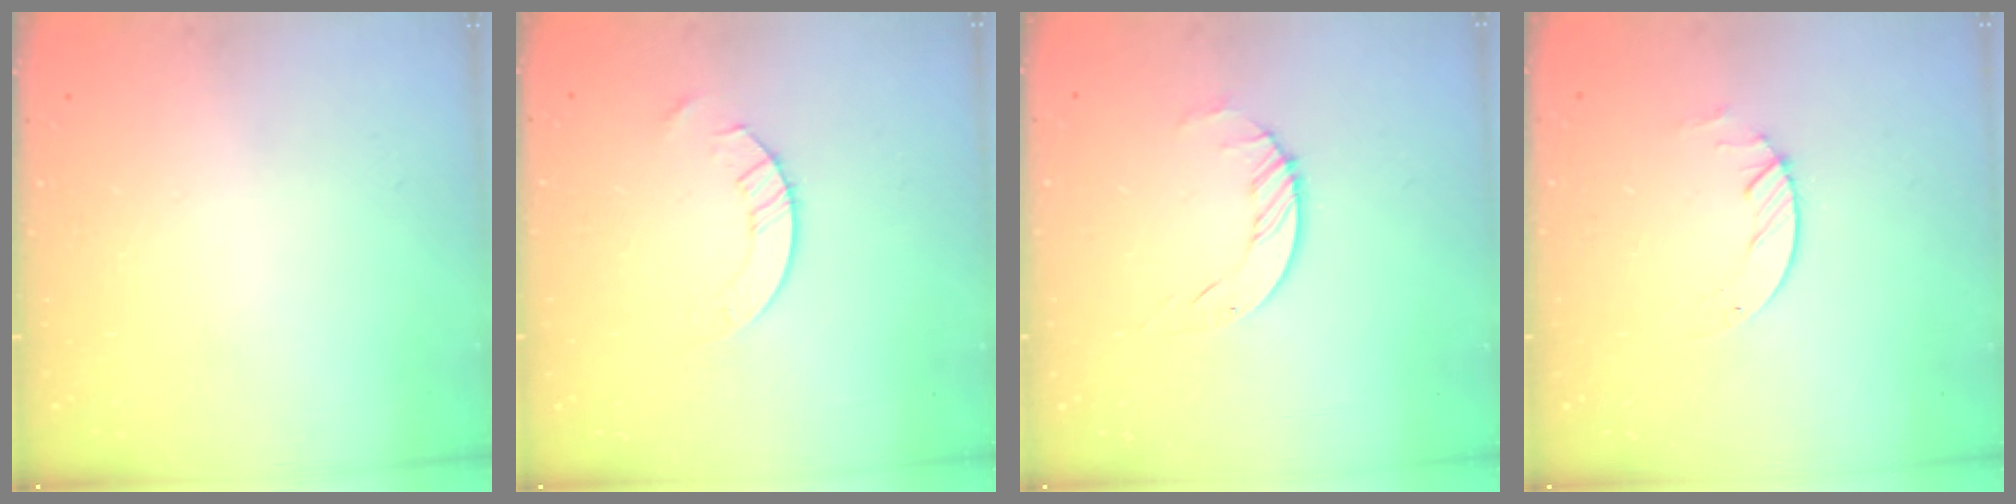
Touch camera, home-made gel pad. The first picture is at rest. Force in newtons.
{"total": 2.0, "press": 2.0, "slide": 0.2}
{"total": 2.5, "press": 2.5, "slide": 0.3}
{"total": 2.5, "press": 2.5, "slide": 0.2}